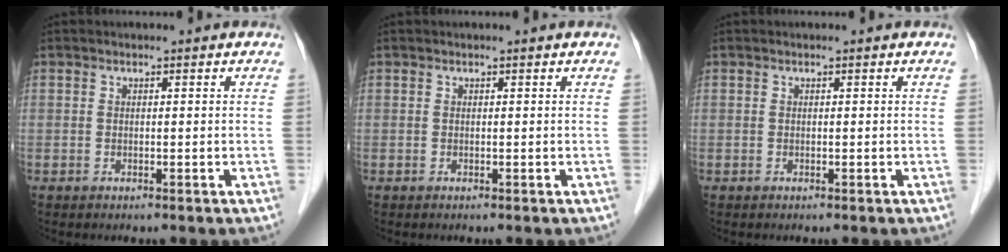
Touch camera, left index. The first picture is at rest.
{"total": 0.0}
{"total": 0.0}